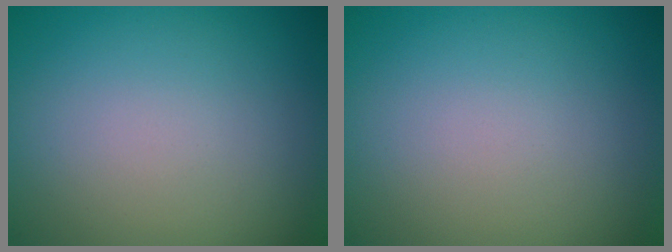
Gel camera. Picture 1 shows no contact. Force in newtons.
{"total": 0.0}